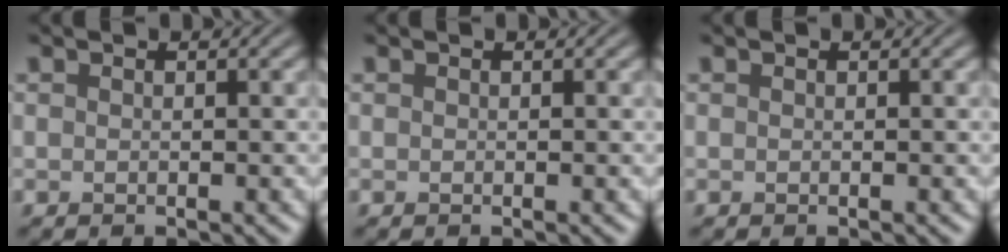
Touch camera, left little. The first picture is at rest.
{"total": 0.0}
{"total": 0.0}